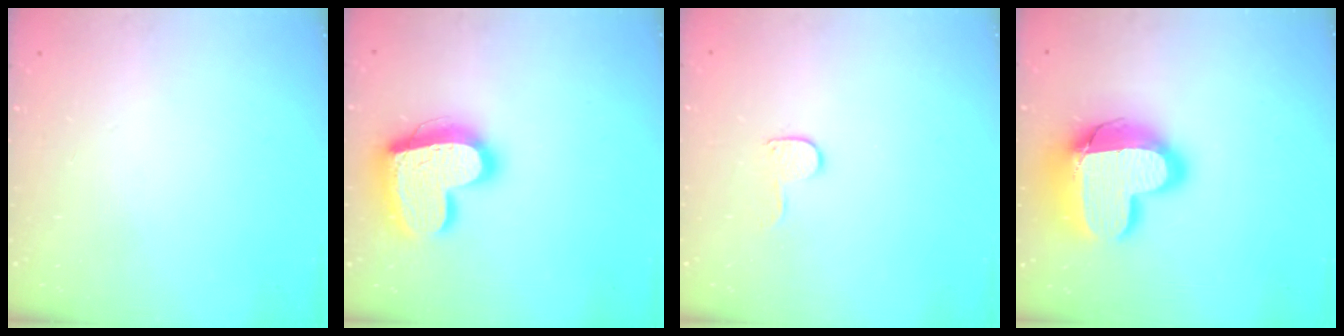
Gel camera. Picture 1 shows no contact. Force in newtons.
{"total": 19.9, "press": 19.9, "slide": 1.1}
{"total": 6.7, "press": 6.7, "slide": 0.6}
{"total": 18.9, "press": 18.9, "slide": 1.2}